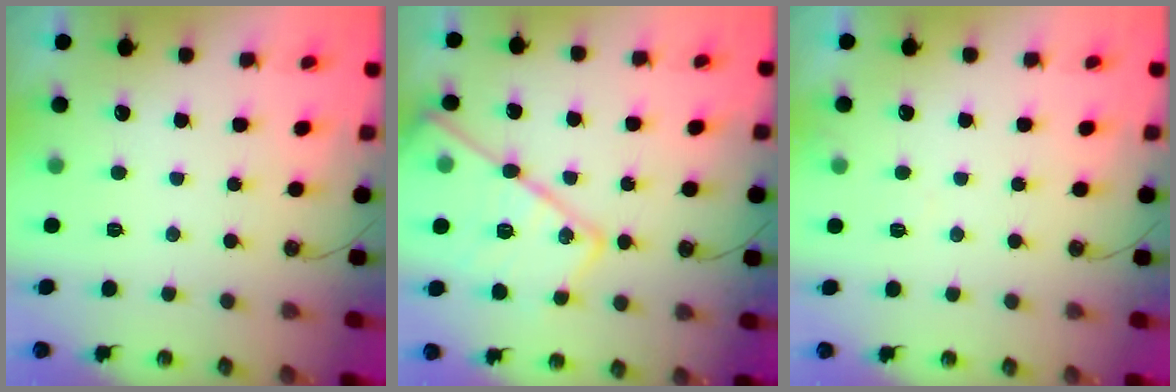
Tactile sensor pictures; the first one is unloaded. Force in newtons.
{"total": 22.4, "press": 22.2, "slide": 2.4}
{"total": 3.7, "press": 3.6, "slide": 0.7}